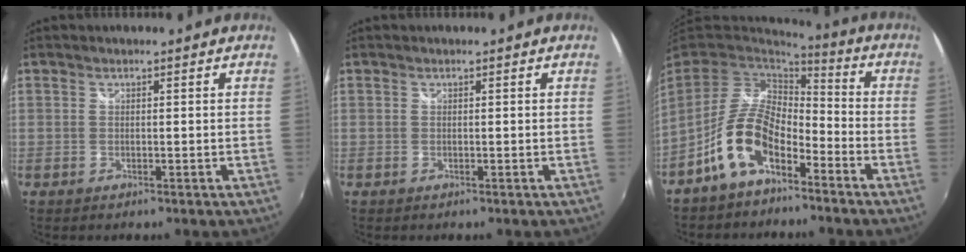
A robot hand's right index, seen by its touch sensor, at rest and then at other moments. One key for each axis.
{"total": 0.0}
{"total": 11.8, "fx": -6.5, "fy": 5.9, "fz": 7.9, "tx": -0.164, "ty": 0.009, "tz": -0.120}